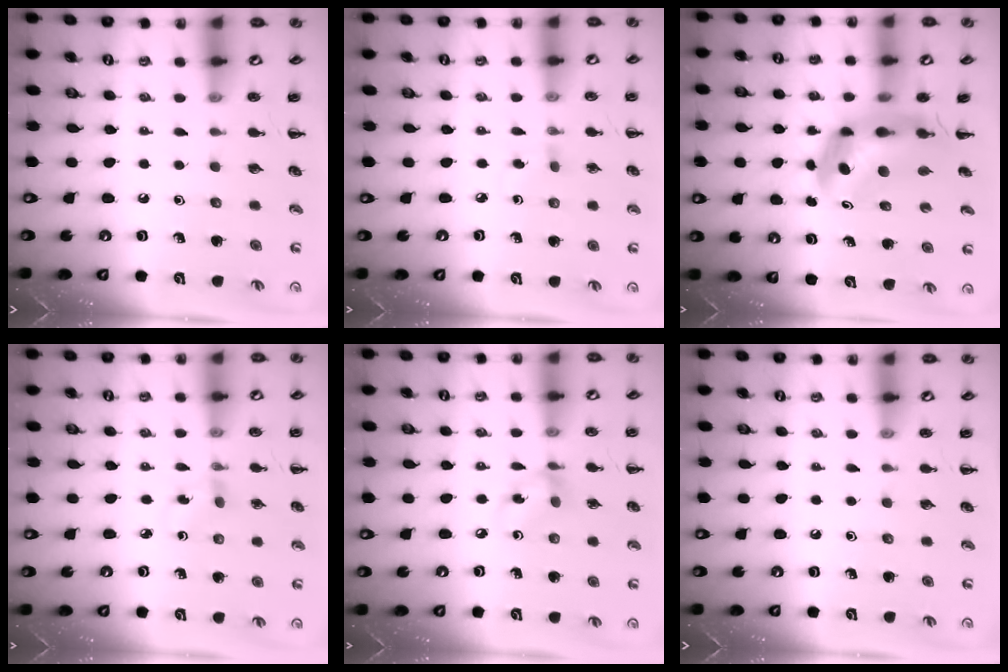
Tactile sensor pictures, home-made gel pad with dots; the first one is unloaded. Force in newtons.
{"total": 2.6, "press": 2.4, "slide": 1.2}
{"total": 6.0, "press": 5.7, "slide": 1.8}
{"total": 1.9, "press": 1.7, "slide": 0.7}
{"total": 6.4, "press": 6.4, "slide": 1.0}
{"total": 0.0}